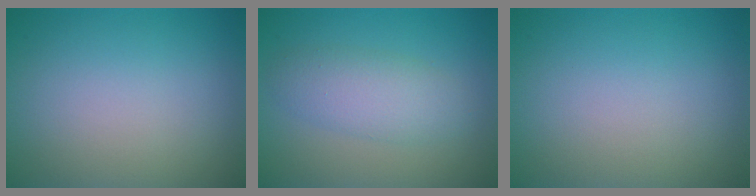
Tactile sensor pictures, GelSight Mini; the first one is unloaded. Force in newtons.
{"total": 3.5, "press": 3.5, "slide": 0.1}
{"total": 0.0}